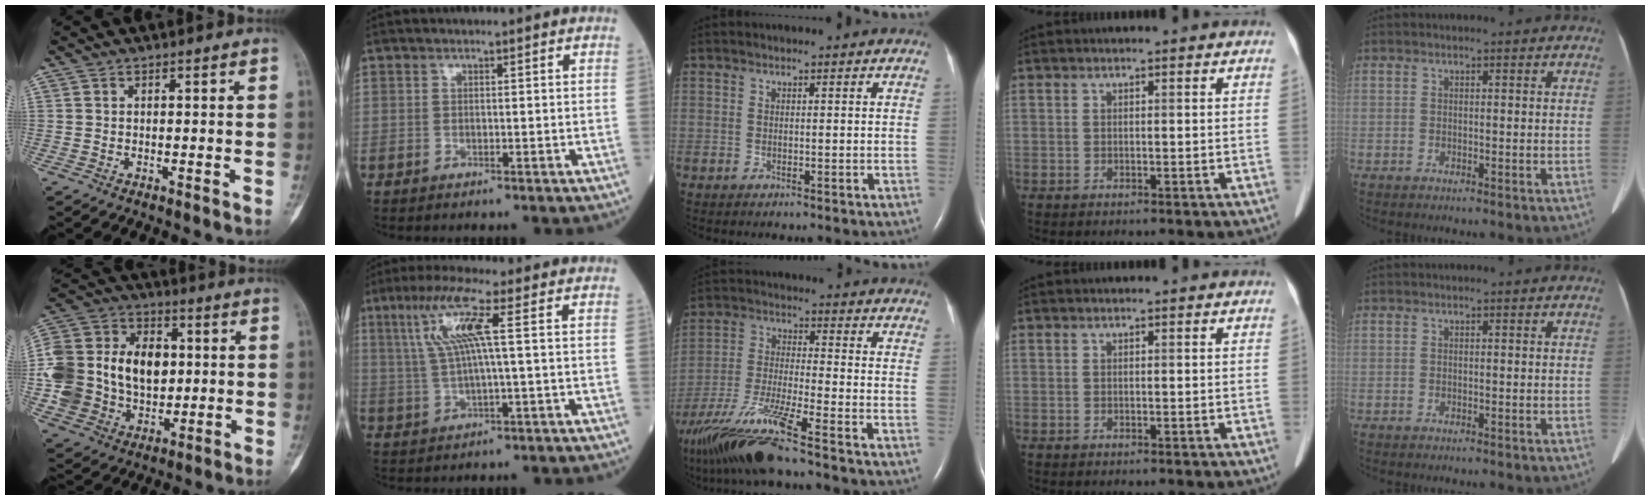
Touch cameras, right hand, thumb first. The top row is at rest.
{"thumb": {"total": 23.3, "force": [0.7, 17.4, 15.4], "torque": [-0.299, 0.026, 0.027]}, "index": {"total": 7.9, "force": [2.4, -0.5, 7.6], "torque": [-0.159, 0.017, 0.051]}, "middle": {"total": 14.7, "force": [-11.0, -0.3, 9.7], "torque": [-0.206, -0.033, -0.207]}}